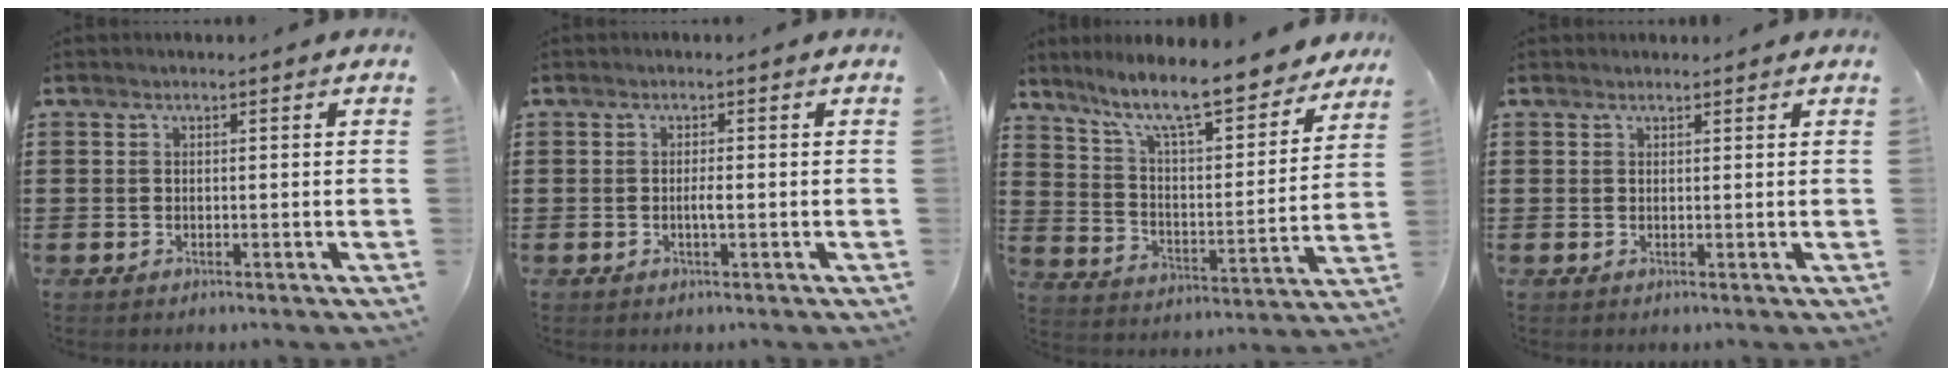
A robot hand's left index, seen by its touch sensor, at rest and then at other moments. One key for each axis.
{"total": 1.6, "fx": -0.3, "fy": 0.1, "fz": 1.6, "tx": -0.029, "ty": 0.000, "tz": -0.007}
{"total": 10.1, "fx": 8.7, "fy": 0.6, "fz": 5.1, "tx": -0.125, "ty": -0.059, "tz": 0.144}
{"total": 0.7, "fx": 0.6, "fy": 0.3, "fz": -0.1, "tx": 0.000, "ty": 0.001, "tz": 0.013}